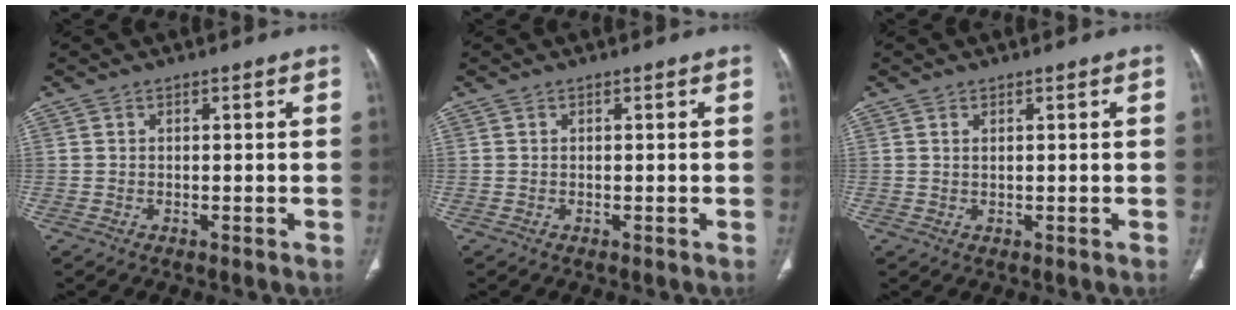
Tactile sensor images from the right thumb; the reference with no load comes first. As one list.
[{"total": 0.0}, {"total": 0.7, "force": [0.4, 0.2, 0.5], "torque": [-0.011, 0.001, 0.008]}]